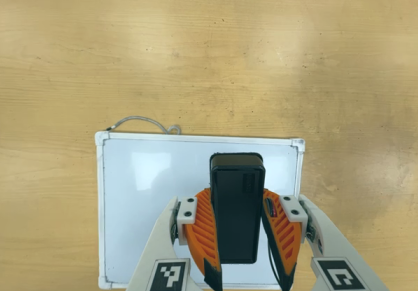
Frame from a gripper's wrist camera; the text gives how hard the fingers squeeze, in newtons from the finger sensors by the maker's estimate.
{"total": 6.6, "left": 5.6, "right": 7.5}